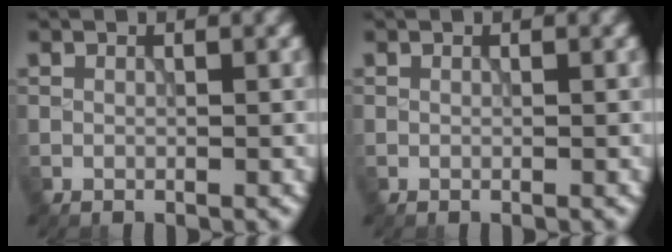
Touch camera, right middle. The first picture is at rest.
{"total": 0.0}